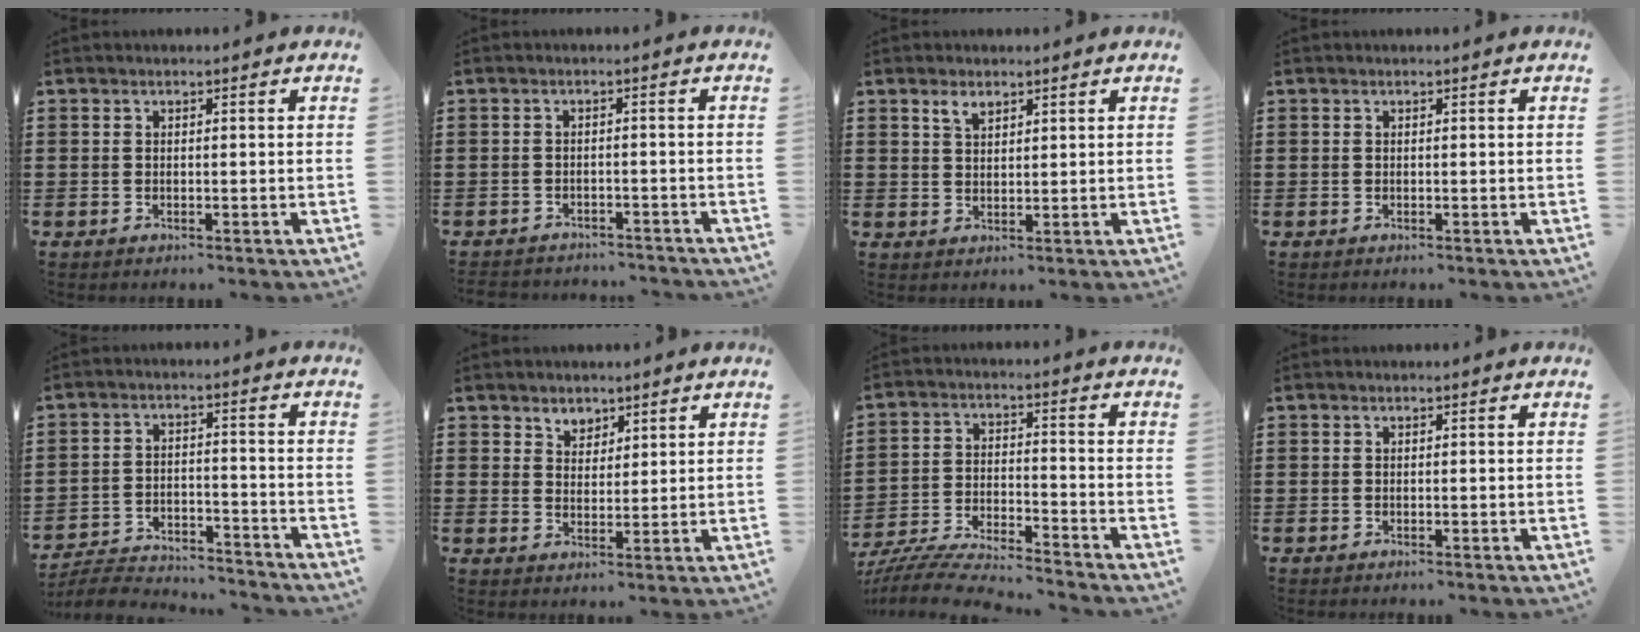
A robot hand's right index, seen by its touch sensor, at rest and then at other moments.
{"total": 2.0, "force": [-2.0, 0.3, -0.1], "torque": [-0.006, 0.000, -0.045]}
{"total": 2.2, "force": [1.6, 1.1, 1.1], "torque": [-0.018, 0.000, 0.028]}
{"total": 0.0}
{"total": 5.1, "force": [-5.0, 0.8, 0.9], "torque": [-0.030, 0.002, -0.103]}
{"total": 3.3, "force": [2.6, 2.1, -0.1], "torque": [-0.013, 0.006, 0.049]}
{"total": 6.5, "force": [-6.3, 0.1, 1.5], "torque": [-0.047, -0.005, -0.128]}
{"total": 0.0}